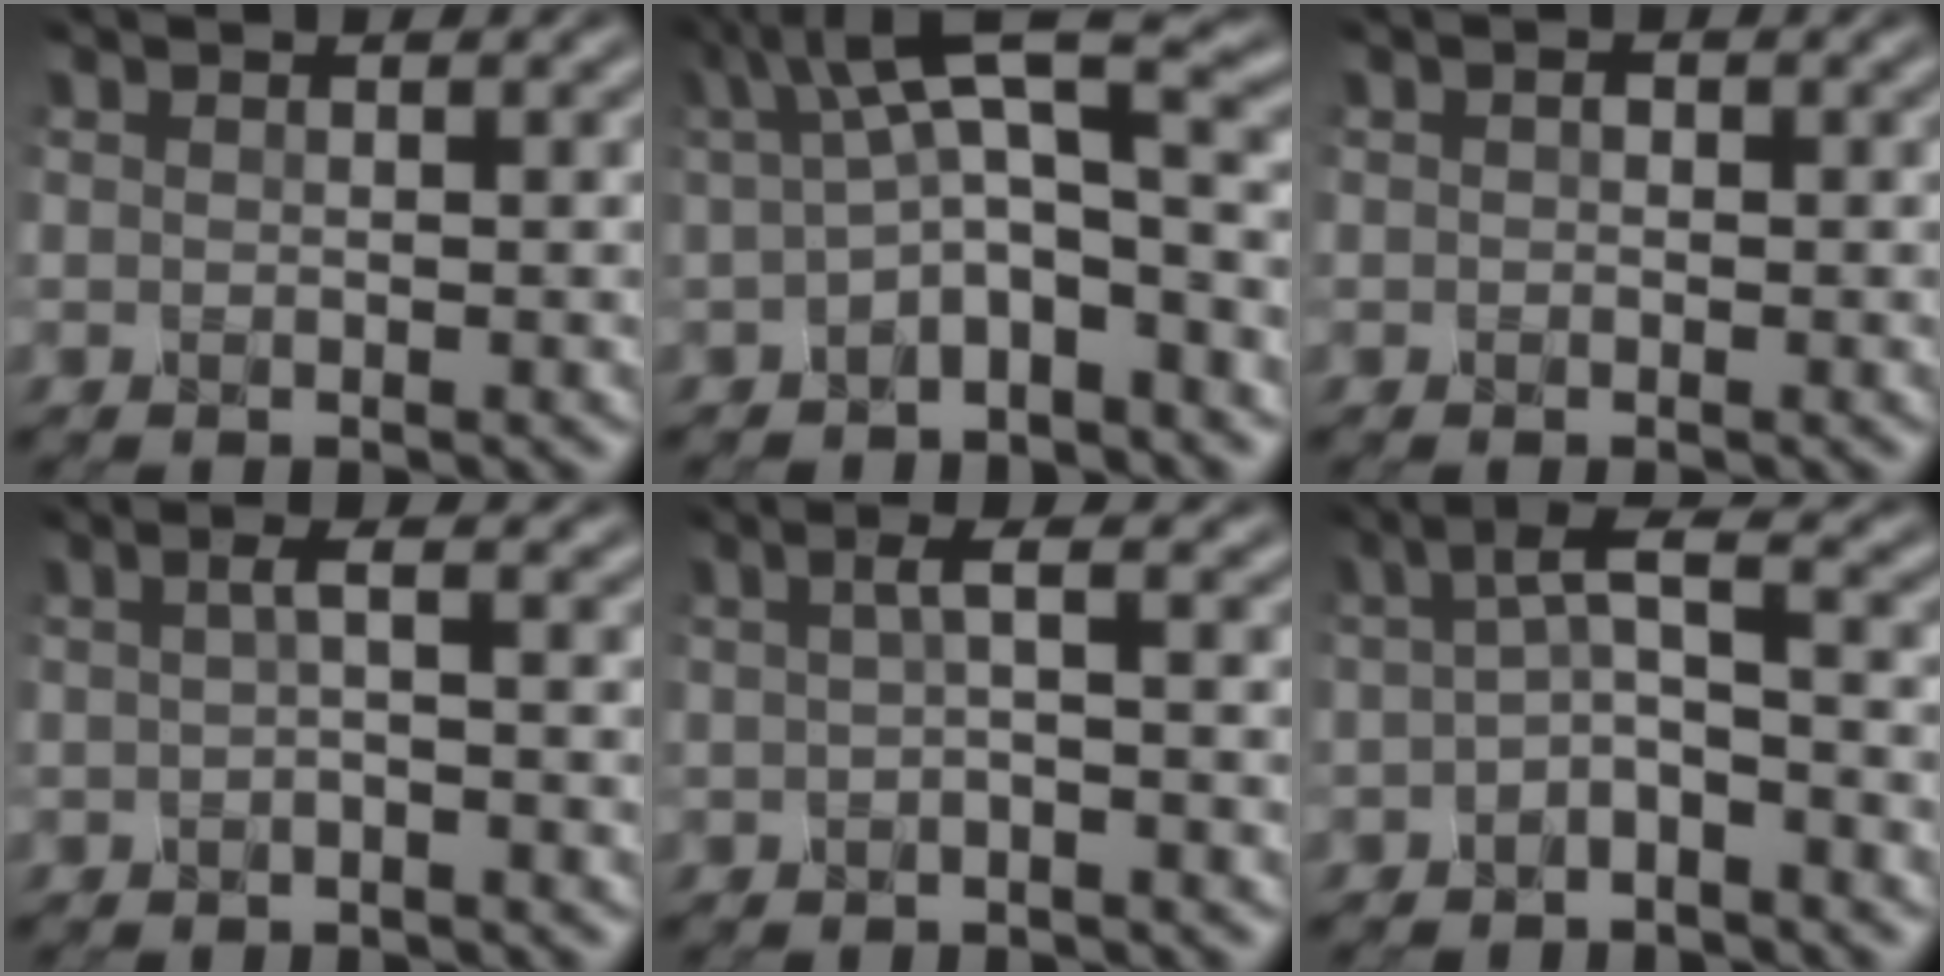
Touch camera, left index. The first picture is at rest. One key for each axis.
{"total": 6.2, "fx": 0.2, "fy": 2.0, "fz": 5.8, "tx": -0.095, "ty": 0.014, "tz": -0.008}
{"total": 0.8, "fx": -0.2, "fy": 0.6, "fz": 0.5, "tx": -0.009, "ty": 0.003, "tz": -0.008}
{"total": 1.4, "fx": -0.6, "fy": 0.1, "fz": 1.3, "tx": -0.028, "ty": 0.003, "tz": -0.015}
{"total": 1.7, "fx": -0.5, "fy": 0.2, "fz": 1.6, "tx": -0.033, "ty": 0.005, "tz": -0.014}
{"total": 3.0, "fx": -0.9, "fy": 0.7, "fz": 2.8, "tx": -0.053, "ty": 0.012, "tz": -0.025}